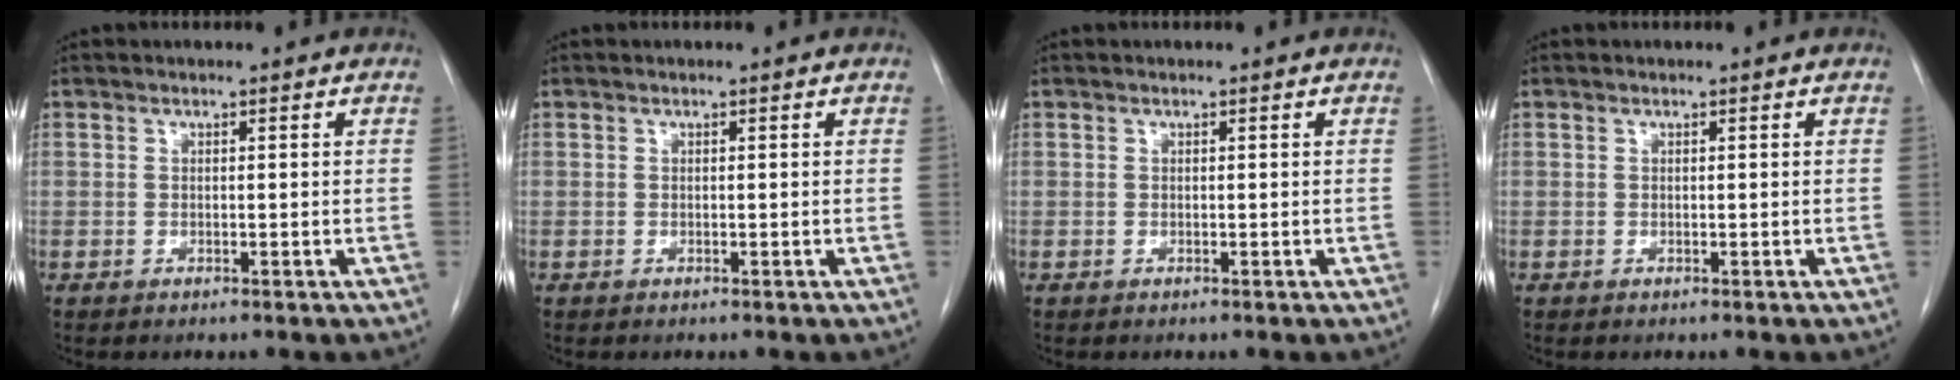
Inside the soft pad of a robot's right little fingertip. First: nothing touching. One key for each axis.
{"total": 0.0}
{"total": 0.0}
{"total": 0.0}